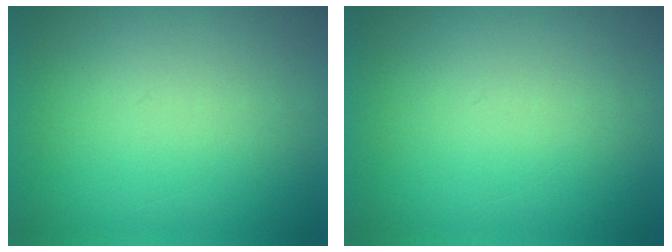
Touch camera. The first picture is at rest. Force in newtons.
{"total": 0.0}